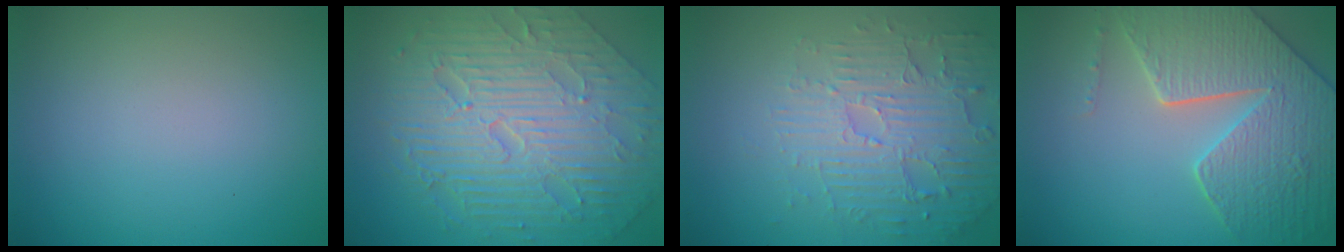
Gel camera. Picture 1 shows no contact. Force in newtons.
{"total": 10.7, "press": 7.1, "slide": 8.0}
{"total": 5.3, "press": 3.8, "slide": 3.7}
{"total": 7.7, "press": 6.1, "slide": 4.6}